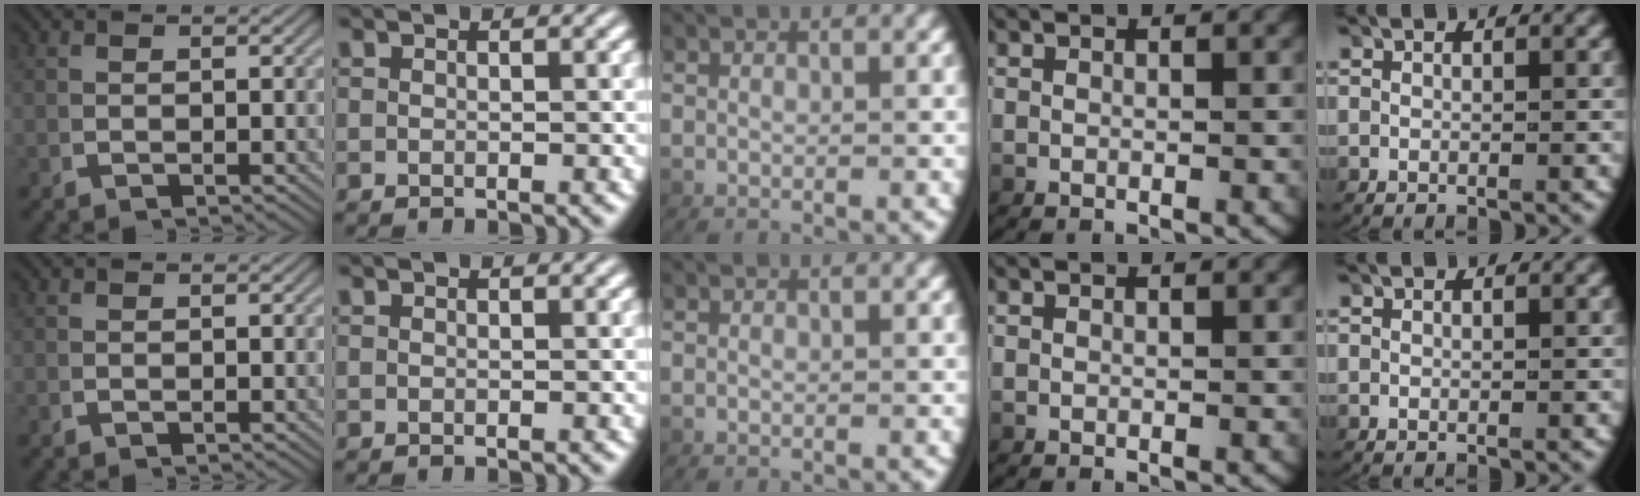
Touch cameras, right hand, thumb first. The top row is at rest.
{}